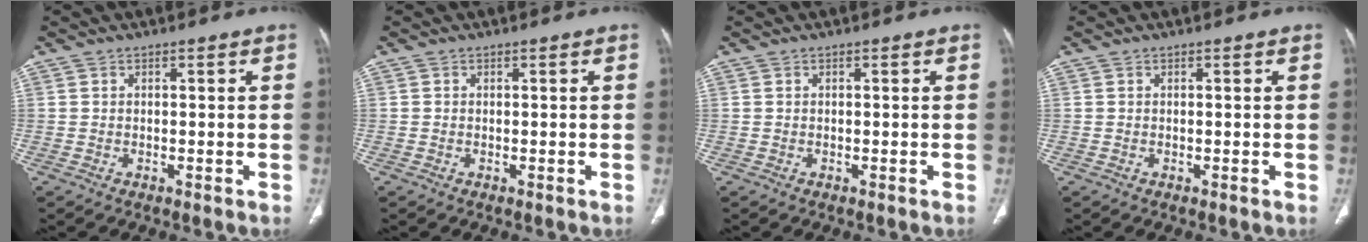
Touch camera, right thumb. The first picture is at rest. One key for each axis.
{"total": 0.0}
{"total": 0.0}
{"total": 0.0}